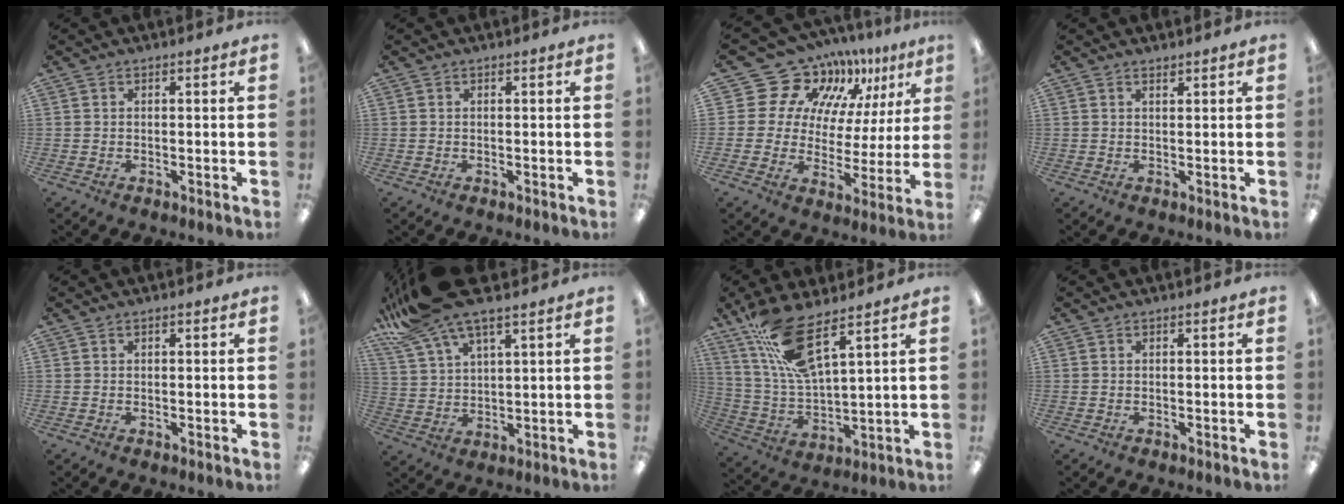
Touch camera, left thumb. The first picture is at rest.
{"total": 0.0}
{"total": 17.8, "force": [13.0, 11.1, 4.9], "torque": [-0.092, -0.102, 0.246]}
{"total": 1.0, "force": [0.9, 0.1, 0.2], "torque": [-0.006, -0.001, 0.017]}
{"total": 0.6, "force": [0.2, 0.3, 0.4], "torque": [-0.008, 0.004, 0.003]}
{"total": 12.8, "force": [10.1, 2.8, 7.4], "torque": [-0.166, -0.040, 0.182]}
{"total": 14.0, "force": [9.8, 3.4, 9.4], "torque": [-0.196, -0.041, 0.174]}
{"total": 0.0}